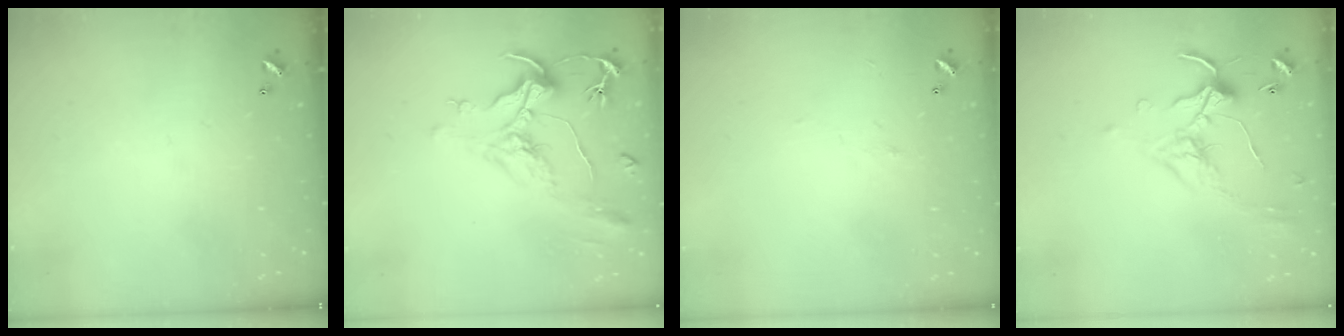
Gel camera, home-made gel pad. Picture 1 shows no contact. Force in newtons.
{"total": 2.2, "press": 1.7, "slide": 1.4}
{"total": 0.8, "press": 0.6, "slide": 0.6}
{"total": 0.7, "press": 0.6, "slide": 0.4}